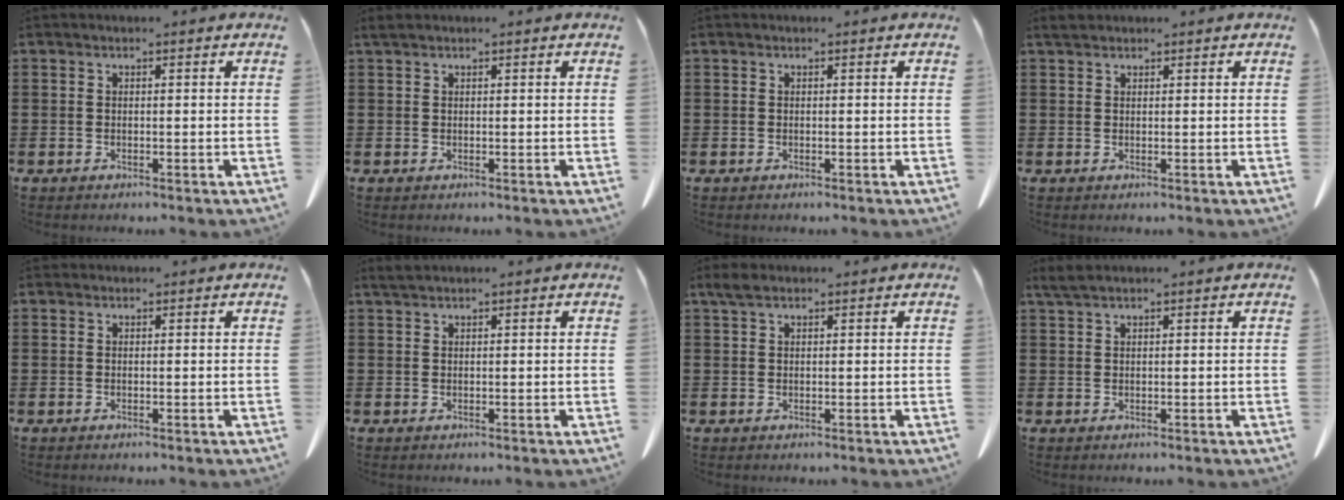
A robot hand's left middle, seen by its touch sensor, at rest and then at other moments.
{"total": 0.6, "force": [0.4, 0.1, 0.4], "torque": [-0.009, 0.002, 0.008]}
{"total": 0.0}
{"total": 1.2, "force": [1.1, 0.5, 0.4], "torque": [-0.011, 0.003, 0.021]}
{"total": 0.0}
{"total": 1.1, "force": [1.0, 0.1, 0.5], "torque": [-0.012, 0.000, 0.018]}
{"total": 1.8, "force": [1.1, 0.7, 1.2], "torque": [-0.027, 0.004, 0.020]}
{"total": 1.7, "force": [1.3, 0.3, 1.1], "torque": [-0.025, 0.002, 0.023]}